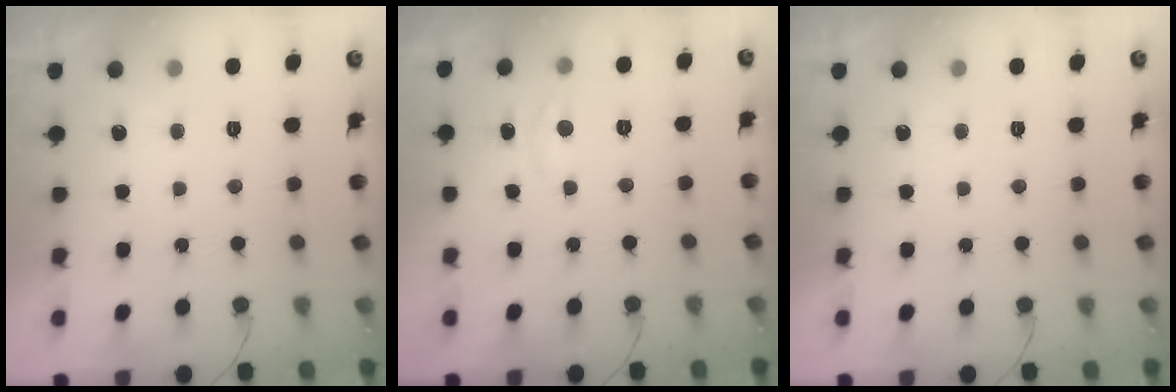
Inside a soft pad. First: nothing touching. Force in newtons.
{"total": 2.8, "press": 2.8, "slide": 0.4}
{"total": 0.0}